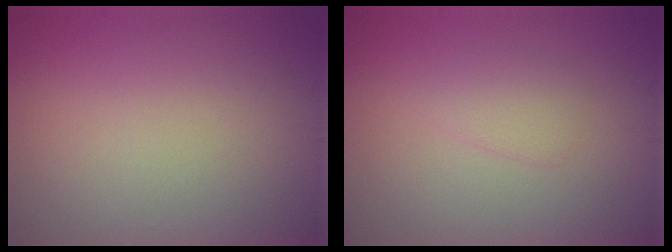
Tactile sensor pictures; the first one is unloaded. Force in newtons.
{"total": 1.4, "press": 1.4, "slide": 0.1}